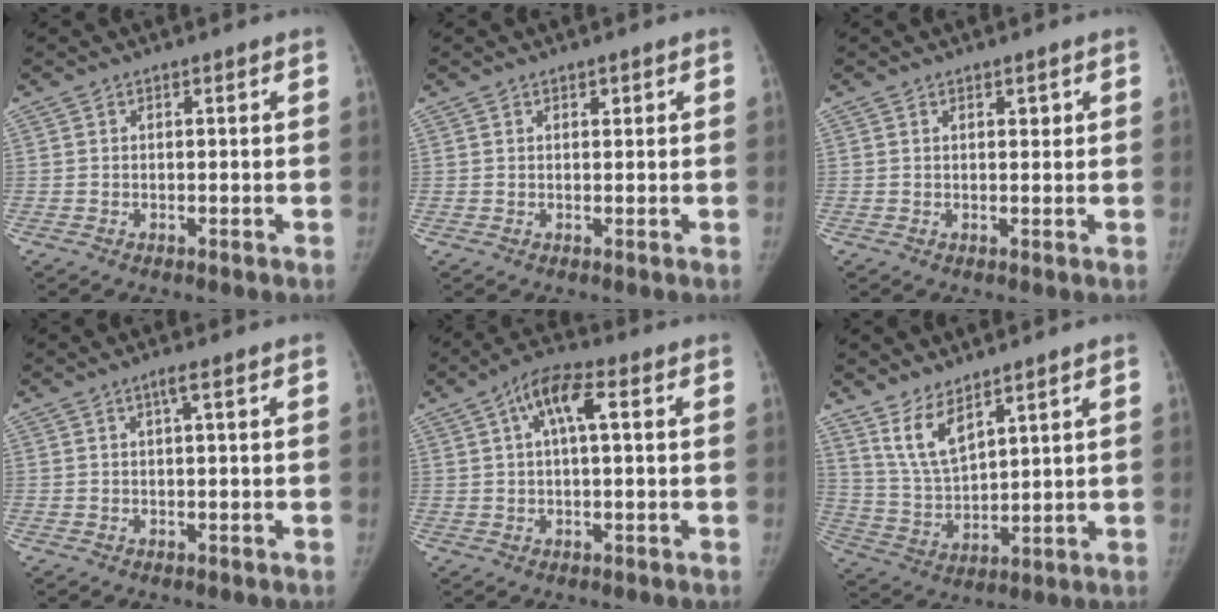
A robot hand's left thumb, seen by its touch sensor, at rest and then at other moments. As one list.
[{"total": 0.6, "force": [0.5, 0.4, 0.1], "torque": [0.005, -0.004, 0.006]}, {"total": 1.3, "force": [0.7, 0.6, 0.9], "torque": [-0.005, -0.002, 0.010]}, {"total": 1.3, "force": [0.4, -0.1, 1.2], "torque": [-0.029, 0.007, 0.008]}, {"total": 7.5, "force": [2.1, 2.6, 6.7], "torque": [-0.130, 0.024, 0.029]}, {"total": 7.9, "force": [5.7, 2.7, 4.7], "torque": [-0.087, -0.041, 0.131]}]